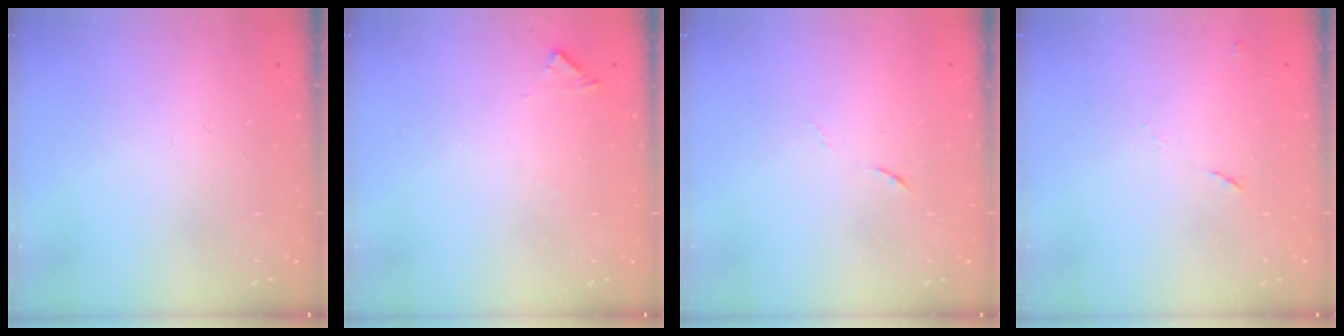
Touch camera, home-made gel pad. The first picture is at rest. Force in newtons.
{"total": 5.7, "press": 5.7, "slide": 0.4}
{"total": 4.4, "press": 4.2, "slide": 1.3}
{"total": 7.4, "press": 7.4, "slide": 0.7}